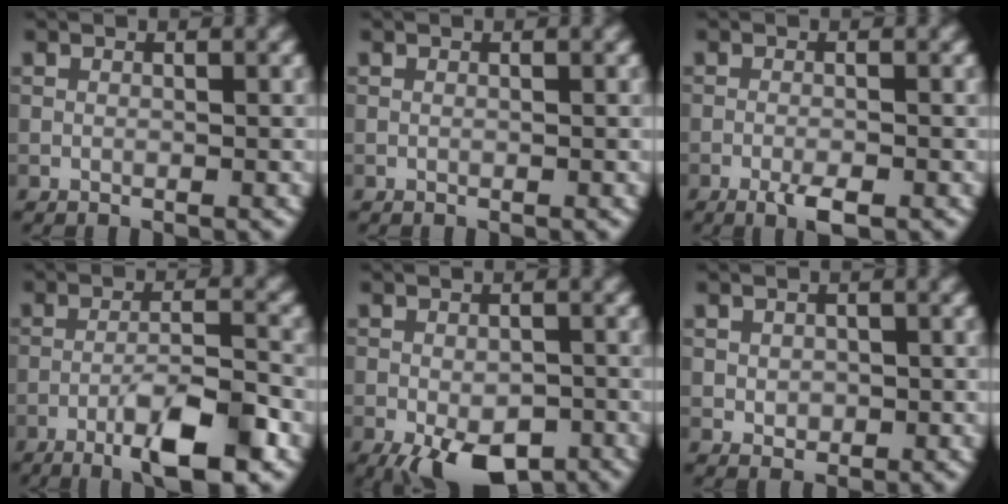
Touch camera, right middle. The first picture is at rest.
{"total": 0.0}
{"total": 2.3, "force": [-1.3, 0.4, 1.8], "torque": [-0.036, -0.001, -0.027]}
{"total": 7.0, "force": [-3.8, 1.3, 5.8], "torque": [-0.100, 0.007, -0.067]}
{"total": 7.1, "force": [-3.9, 3.3, 4.9], "torque": [-0.076, -0.017, -0.055]}
{"total": 1.3, "force": [0.1, 1.2, 0.7], "torque": [-0.011, -0.003, 0.003]}